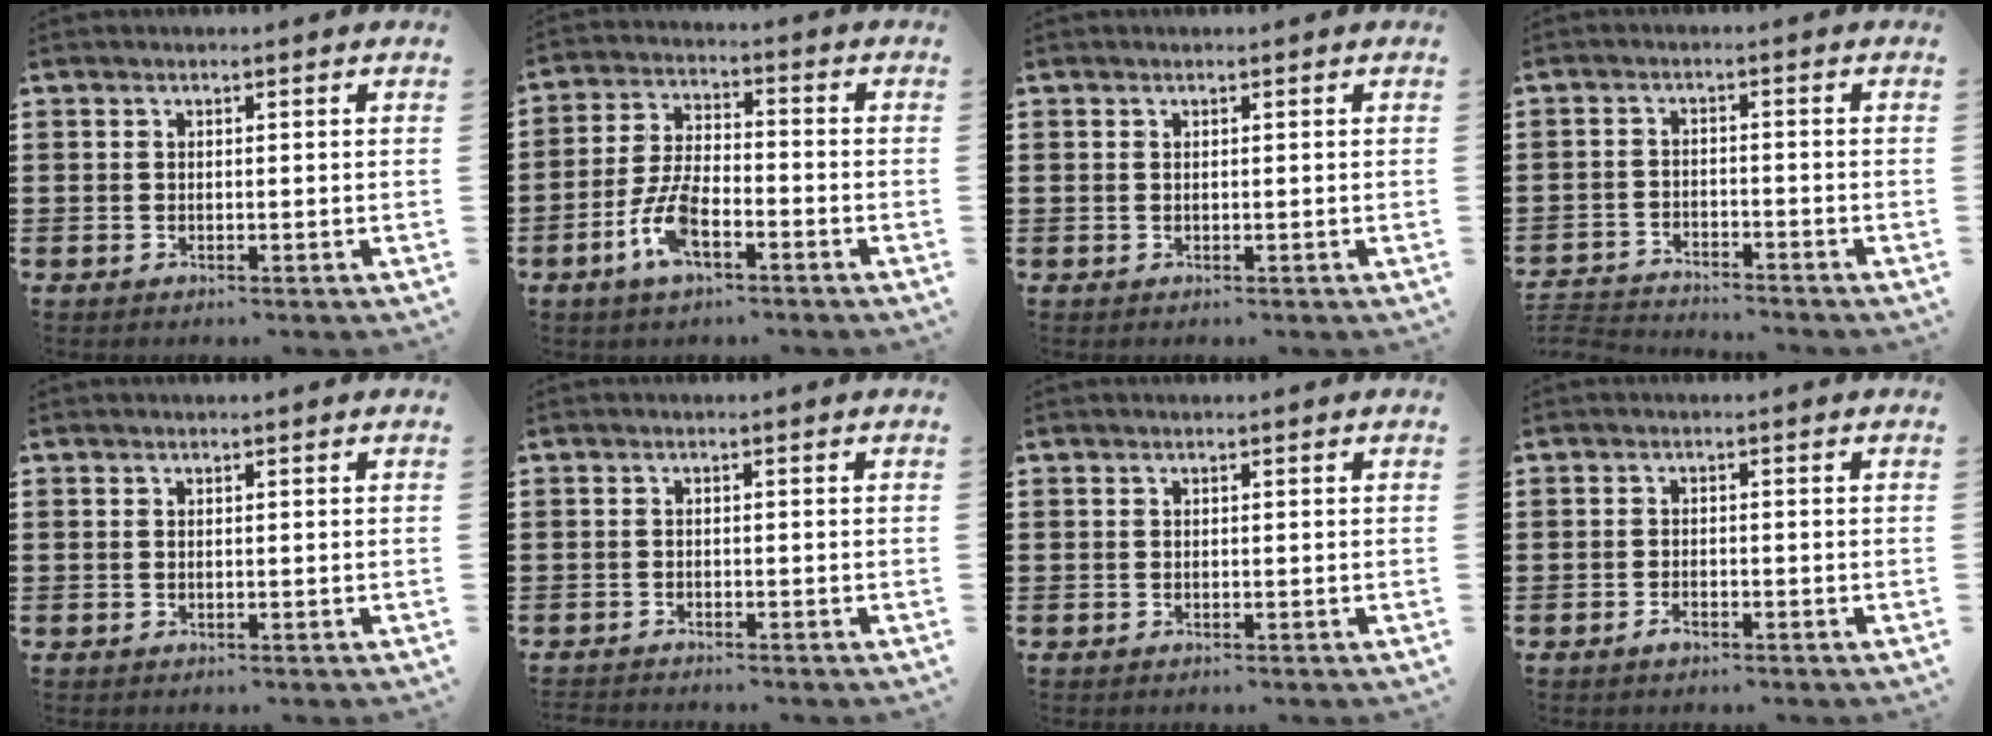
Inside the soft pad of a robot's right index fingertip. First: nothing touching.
{"total": 7.8, "force": [-4.0, 3.1, 6.0], "torque": [-0.145, -0.004, -0.080]}
{"total": 0.0}
{"total": 3.3, "force": [-3.3, 0.1, -0.3], "torque": [-0.003, -0.001, -0.072]}
{"total": 0.0}
{"total": 1.2, "force": [-1.2, -0.1, -0.2], "torque": [0.001, 0.002, -0.026]}
{"total": 0.0}
{"total": 1.3, "force": [-1.0, 0.6, 0.6], "torque": [-0.013, -0.002, -0.018]}